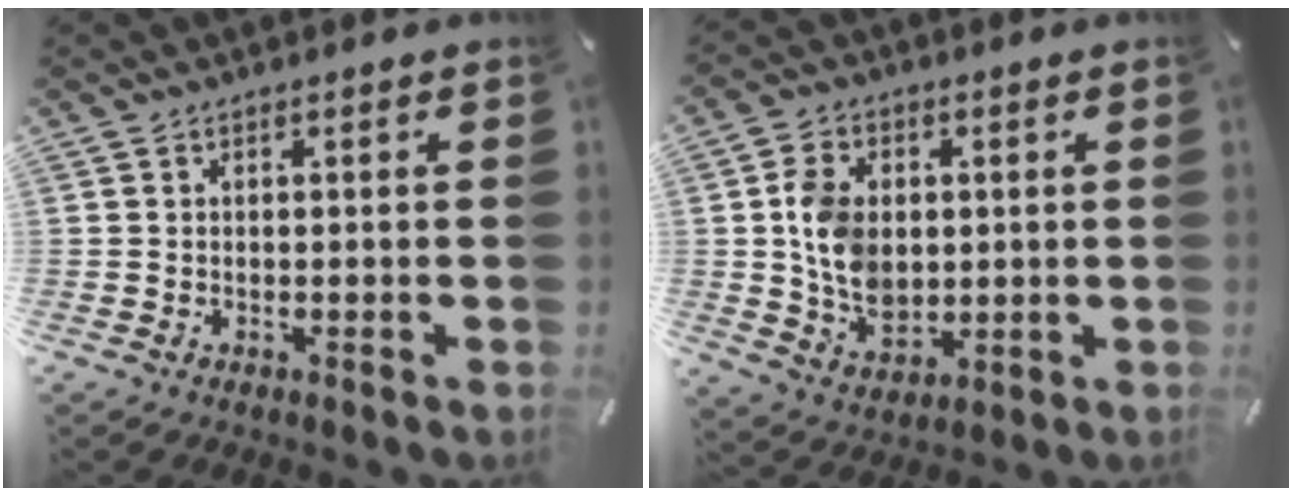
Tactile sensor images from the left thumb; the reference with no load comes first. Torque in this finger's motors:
{"motor_torque": [2.03, 2.00, 1.13, 0.20, 0.15]}